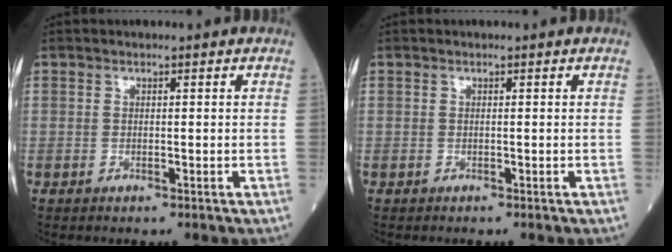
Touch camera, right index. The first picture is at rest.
{"total": 0.0}